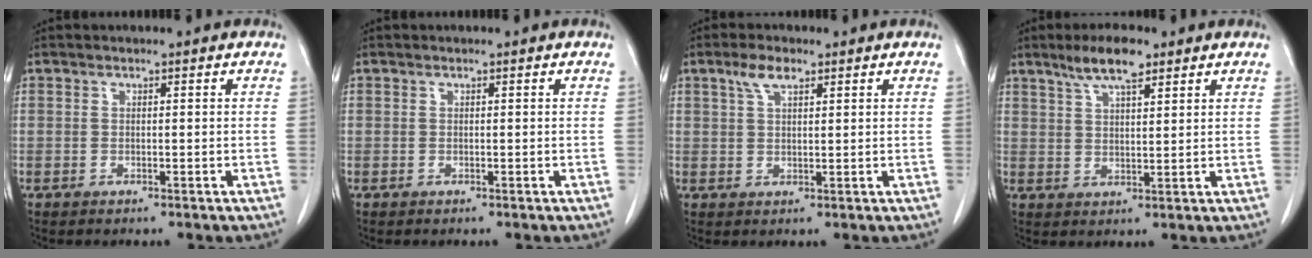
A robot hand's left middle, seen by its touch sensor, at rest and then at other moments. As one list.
[{"total": 0.0}, {"total": 3.4, "force": [2.1, 1.3, 2.4], "torque": [-0.052, 0.009, 0.044]}, {"total": 6.4, "force": [4.6, 1.3, 4.3], "torque": [-0.086, 0.007, 0.082]}]